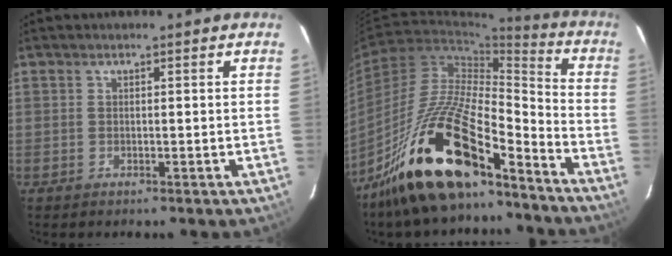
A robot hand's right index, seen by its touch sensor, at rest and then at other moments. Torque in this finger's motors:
{"motor_torque": [1.51, -0.63, 1.05, 0.21]}